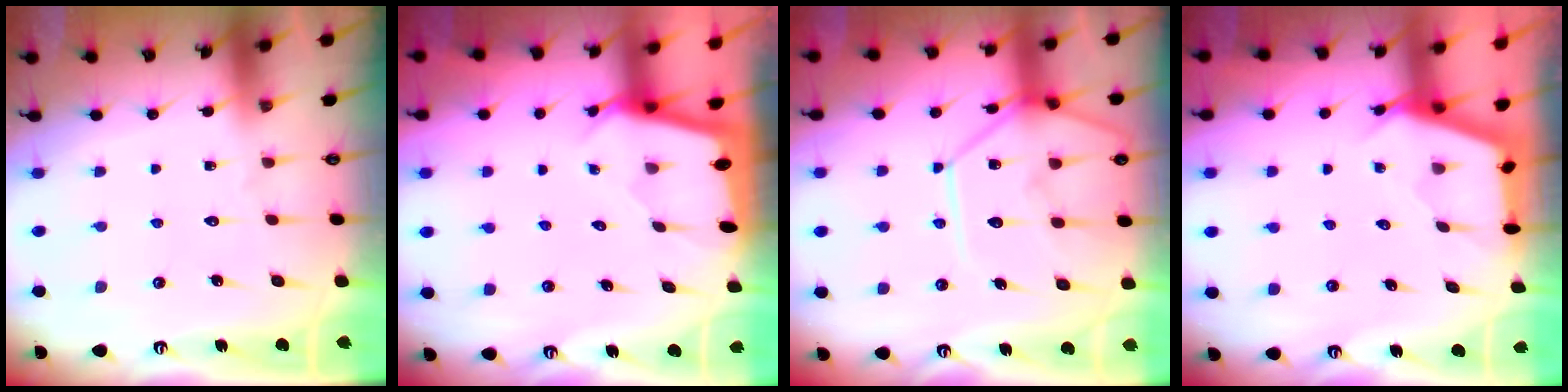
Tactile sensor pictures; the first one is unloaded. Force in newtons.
{"total": 1.5, "press": 1.5, "slide": 0.1}
{"total": 14.1, "press": 14.0, "slide": 1.6}
{"total": 3.0, "press": 3.0, "slide": 0.4}